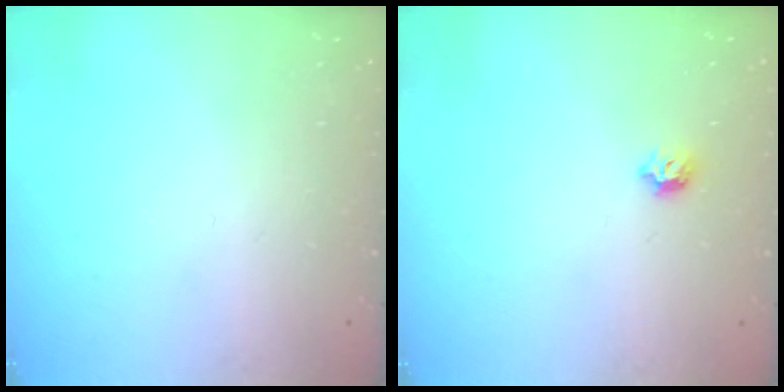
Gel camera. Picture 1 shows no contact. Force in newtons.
{"total": 6.1, "press": 6.0, "slide": 1.1}